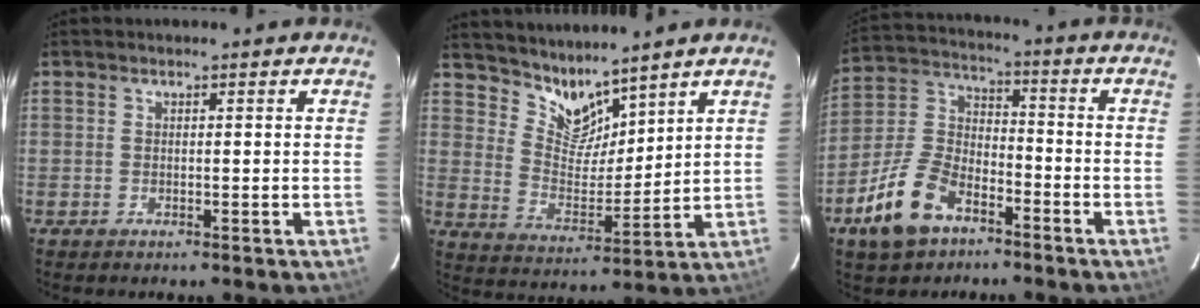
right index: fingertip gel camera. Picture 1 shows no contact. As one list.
[{"total": 8.0, "force": [7.3, 2.7, 2.1], "torque": [-0.036, -0.010, 0.143]}, {"total": 13.4, "force": [-7.8, 7.4, 8.0], "torque": [-0.180, 0.017, -0.142]}]